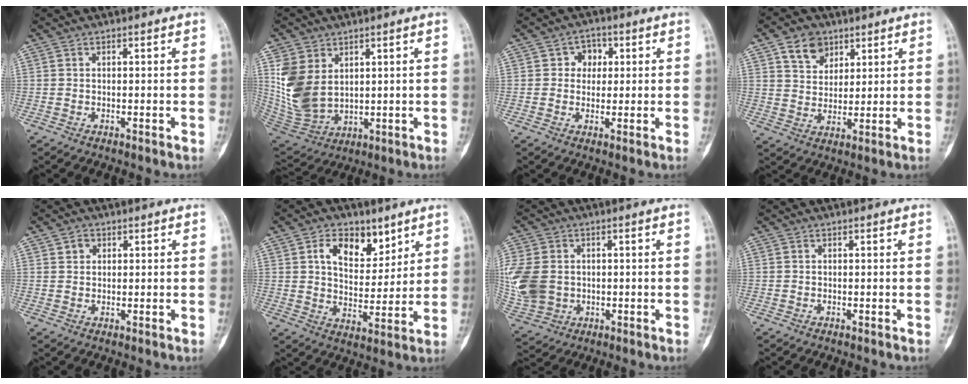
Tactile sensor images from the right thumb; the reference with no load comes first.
{"total": 12.1, "force": [3.3, 8.8, 7.6], "torque": [-0.137, -0.021, 0.088]}
{"total": 4.2, "force": [0.9, 3.7, 1.7], "torque": [0.008, 0.005, 0.005]}
{"total": 7.4, "force": [4.1, 5.4, 3.0], "torque": [-0.025, -0.022, 0.073]}
{"total": 2.0, "force": [0.9, 1.6, 0.6], "torque": [0.001, -0.003, 0.010]}
{"total": 10.4, "force": [5.4, 6.4, 6.2], "torque": [-0.067, -0.031, 0.091]}
{"total": 15.1, "force": [0.5, 12.1, 9.0], "torque": [-0.228, 0.004, 0.027]}
{"total": 0.0}